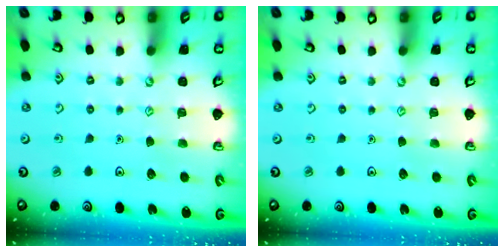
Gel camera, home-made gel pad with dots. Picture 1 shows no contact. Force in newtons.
{"total": 0.0}